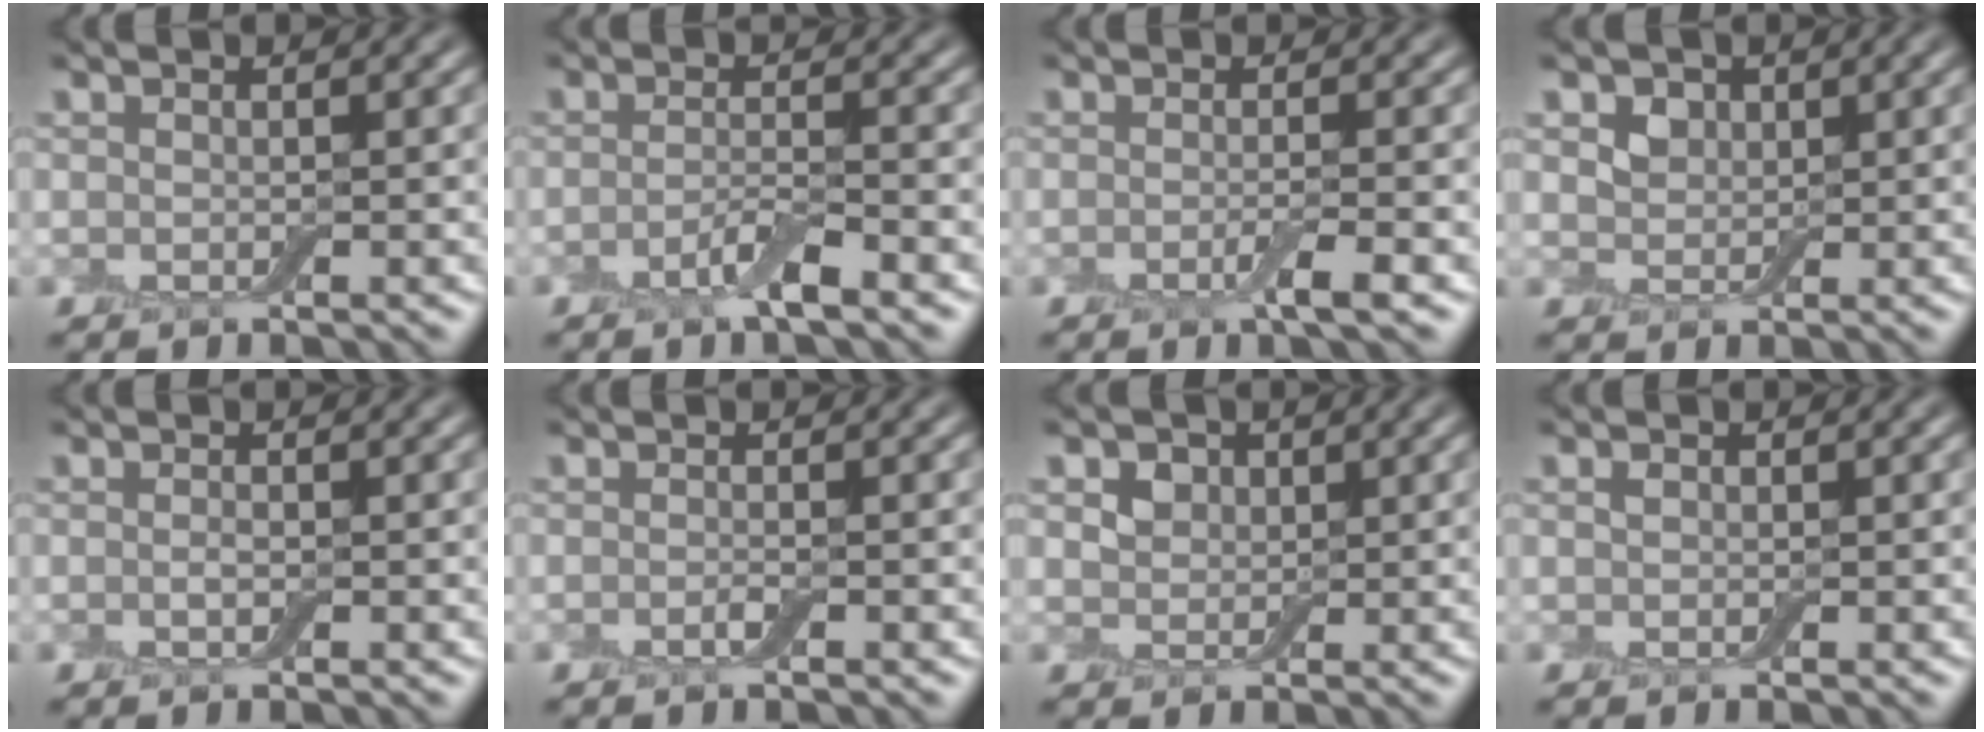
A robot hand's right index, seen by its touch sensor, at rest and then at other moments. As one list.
[{"total": 2.6, "force": [-1.5, 0.4, 2.1], "torque": [-0.040, 0.004, -0.034]}, {"total": 2.0, "force": [-0.7, 0.3, 1.9], "torque": [-0.030, -0.003, -0.016]}, {"total": 2.5, "force": [1.3, 1.9, 1.1], "torque": [-0.027, 0.000, 0.024]}, {"total": 0.7, "force": [-0.2, 0.3, 0.7], "torque": [-0.016, -0.001, -0.004]}, {"total": 0.8, "force": [-0.4, 0.1, 0.7], "torque": [-0.016, -0.002, -0.010]}, {"total": 3.0, "force": [1.6, 2.2, 1.4], "torque": [-0.035, 0.005, 0.023]}, {"total": 0.5, "force": [0.2, 0.4, 0.3], "torque": [-0.006, 0.001, 0.003]}]